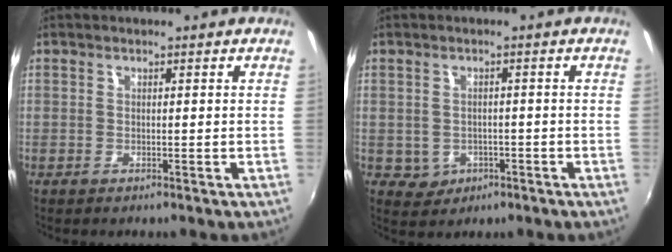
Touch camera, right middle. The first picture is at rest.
{"total": 3.9, "force": [-1.0, 3.6, 1.2], "torque": [-0.033, 0.001, -0.004]}